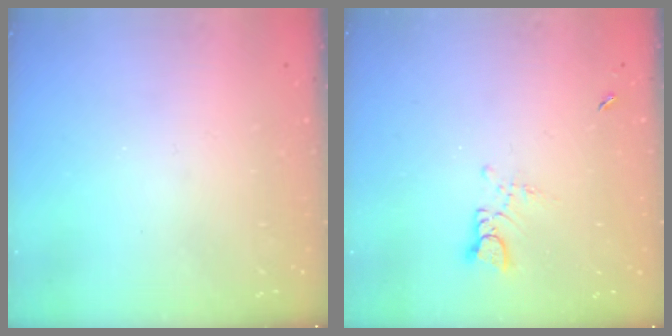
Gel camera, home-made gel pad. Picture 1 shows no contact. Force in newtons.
{"total": 3.1, "press": 3.1, "slide": 0.2}